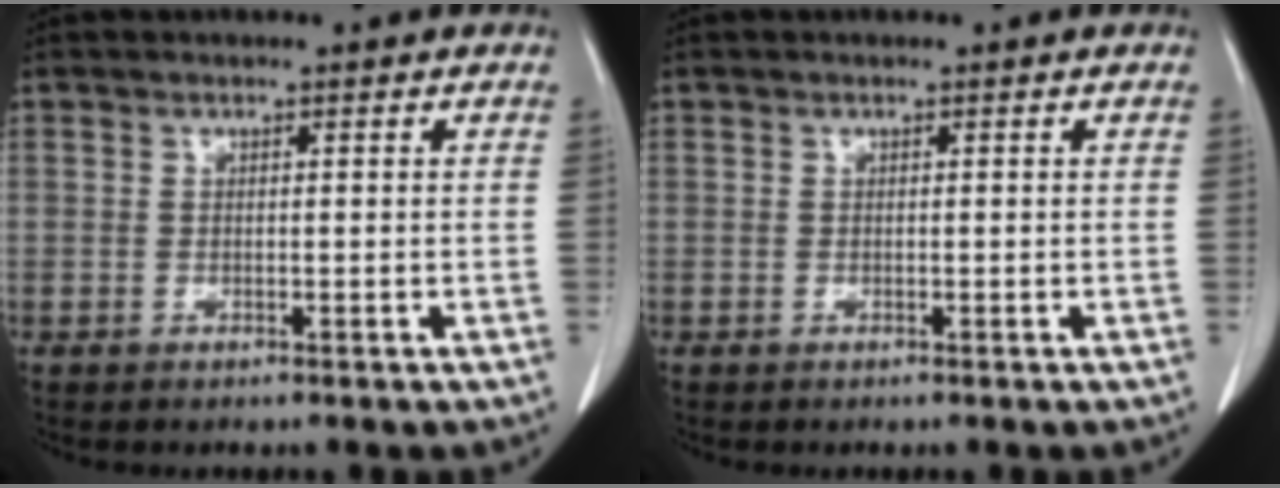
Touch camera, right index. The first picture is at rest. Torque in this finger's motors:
{"motor_torque": [0.00, 0.00, 0.00, 0.00]}